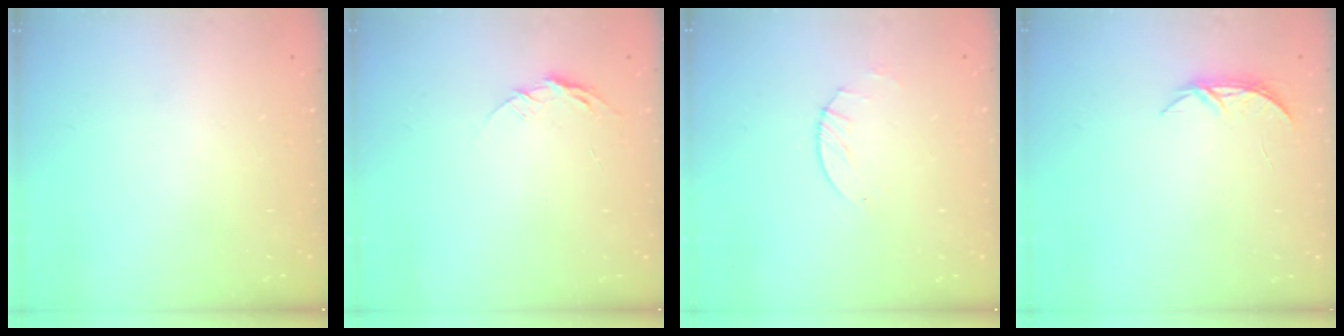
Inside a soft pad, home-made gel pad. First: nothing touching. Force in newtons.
{"total": 6.5, "press": 6.5, "slide": 0.6}
{"total": 2.6, "press": 2.5, "slide": 0.4}
{"total": 4.2, "press": 4.2, "slide": 0.5}